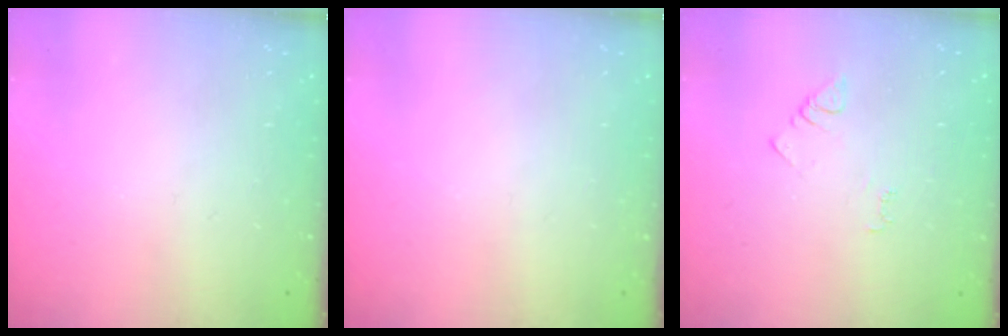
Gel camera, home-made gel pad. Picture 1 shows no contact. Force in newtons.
{"total": 0.0}
{"total": 3.2, "press": 3.2, "slide": 0.4}